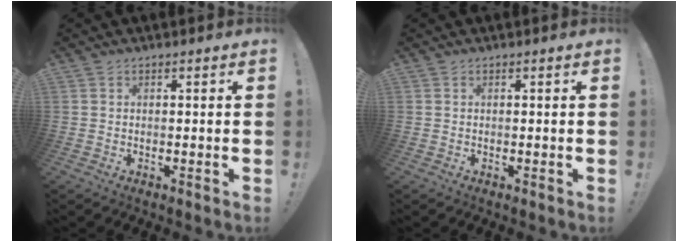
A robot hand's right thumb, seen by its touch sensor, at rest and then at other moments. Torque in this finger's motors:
{"motor_torque": [-0.13, 0.13, 0.05, 0.04, 0.13]}